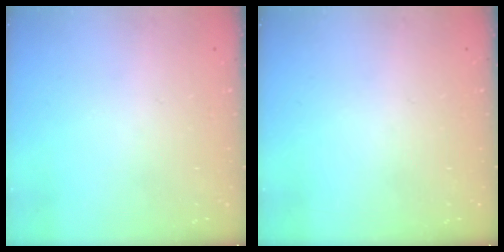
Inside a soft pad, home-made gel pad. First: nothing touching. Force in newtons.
{"total": 0.0}